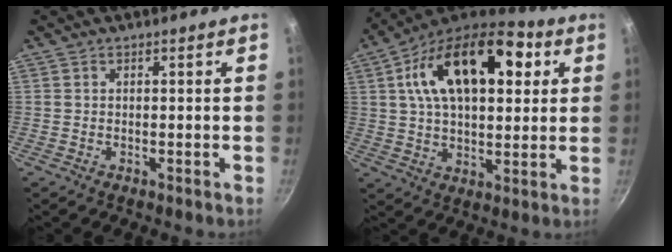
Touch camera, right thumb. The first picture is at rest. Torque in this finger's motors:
{"motor_torque": [1.02, 3.99, 0.64, -0.40, 0.19]}